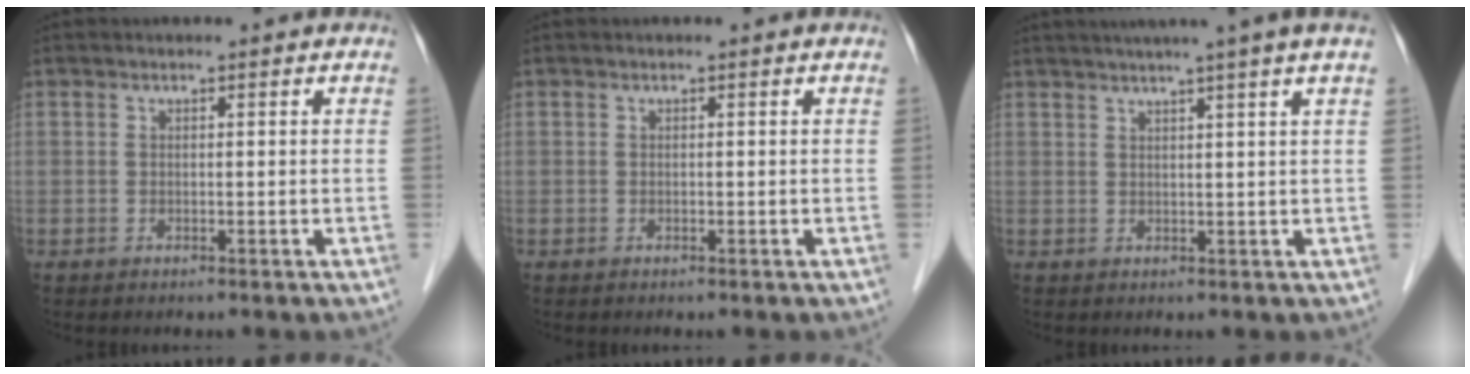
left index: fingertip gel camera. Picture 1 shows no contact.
{"total": 0.0}
{"total": 8.0, "force": [6.1, -1.8, 4.9], "torque": [-0.063, 0.020, 0.069]}